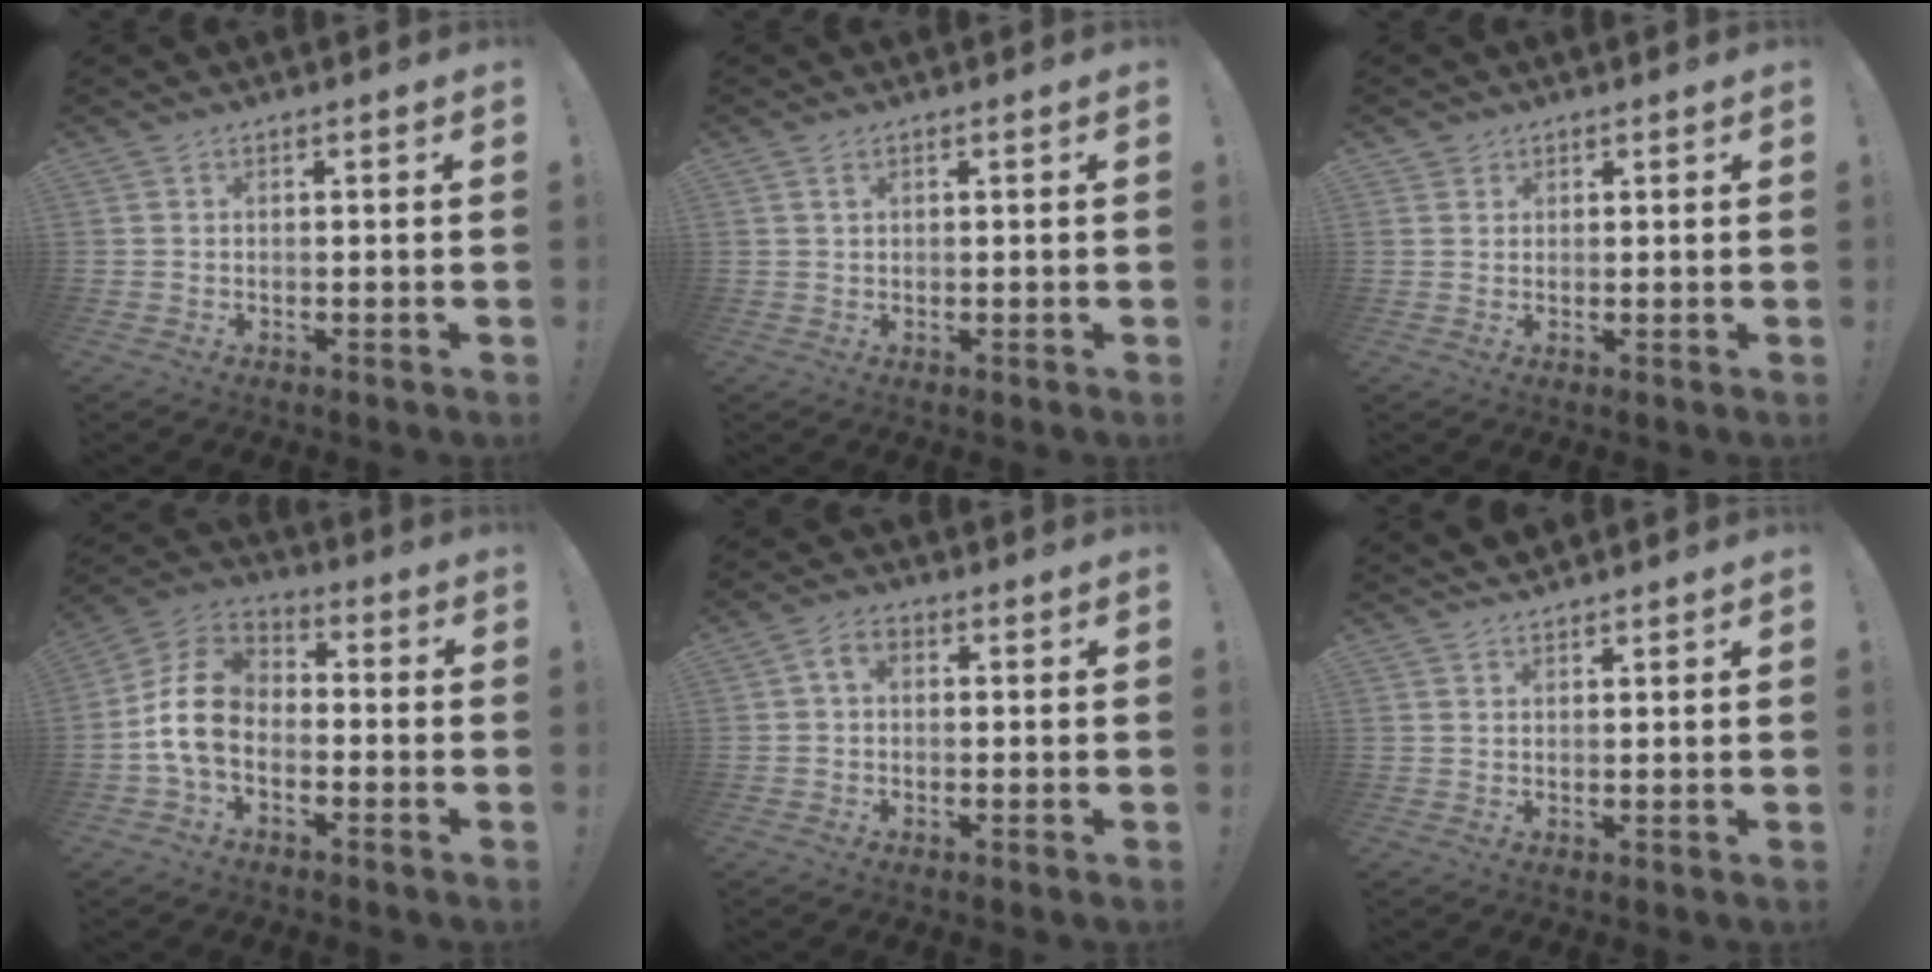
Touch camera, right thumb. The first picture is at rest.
{"total": 1.2, "force": [0.7, 0.5, 0.7], "torque": [-0.009, -0.002, 0.012]}
{"total": 2.2, "force": [1.5, 1.6, 0.1], "torque": [-0.002, -0.004, 0.028]}
{"total": 12.5, "force": [-2.8, 9.1, 8.2], "torque": [-0.156, 0.027, -0.048]}
{"total": 3.7, "force": [0.5, 2.5, 2.6], "torque": [-0.045, 0.005, 0.009]}
{"total": 2.2, "force": [2.1, 0.6, 0.1], "torque": [0.000, -0.010, 0.040]}